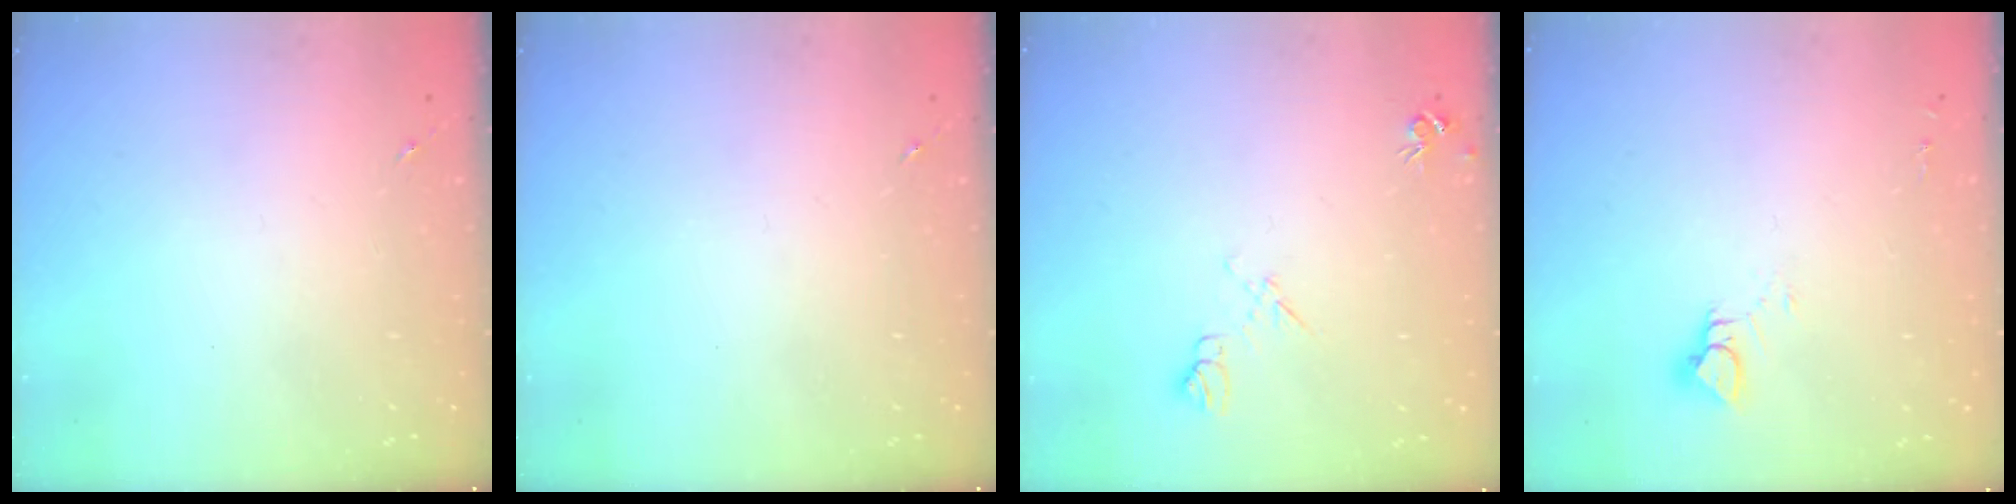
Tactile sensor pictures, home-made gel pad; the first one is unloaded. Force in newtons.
{"total": 0.0}
{"total": 7.8, "press": 7.8, "slide": 0.9}
{"total": 4.5, "press": 4.5, "slide": 0.4}